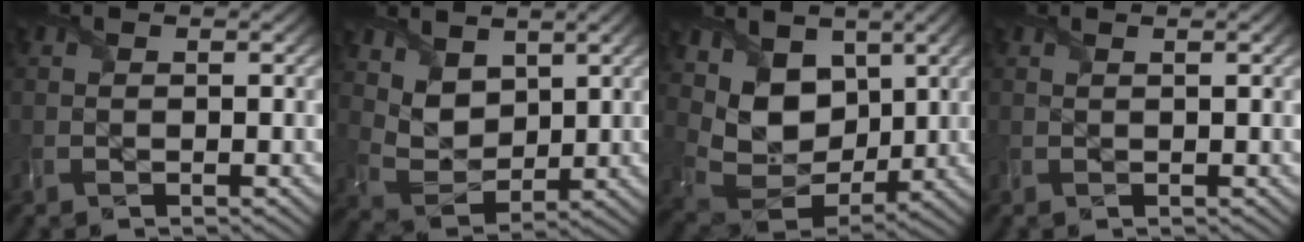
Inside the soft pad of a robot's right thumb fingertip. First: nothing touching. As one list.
[{"total": 6.4, "force": [3.7, 4.0, 3.2], "torque": [-0.092, -0.016, 0.070]}, {"total": 10.2, "force": [4.1, 7.3, 5.9], "torque": [-0.150, -0.019, 0.075]}, {"total": 0.8, "force": [0.4, 0.0, 0.7], "torque": [-0.016, 0.003, 0.005]}]